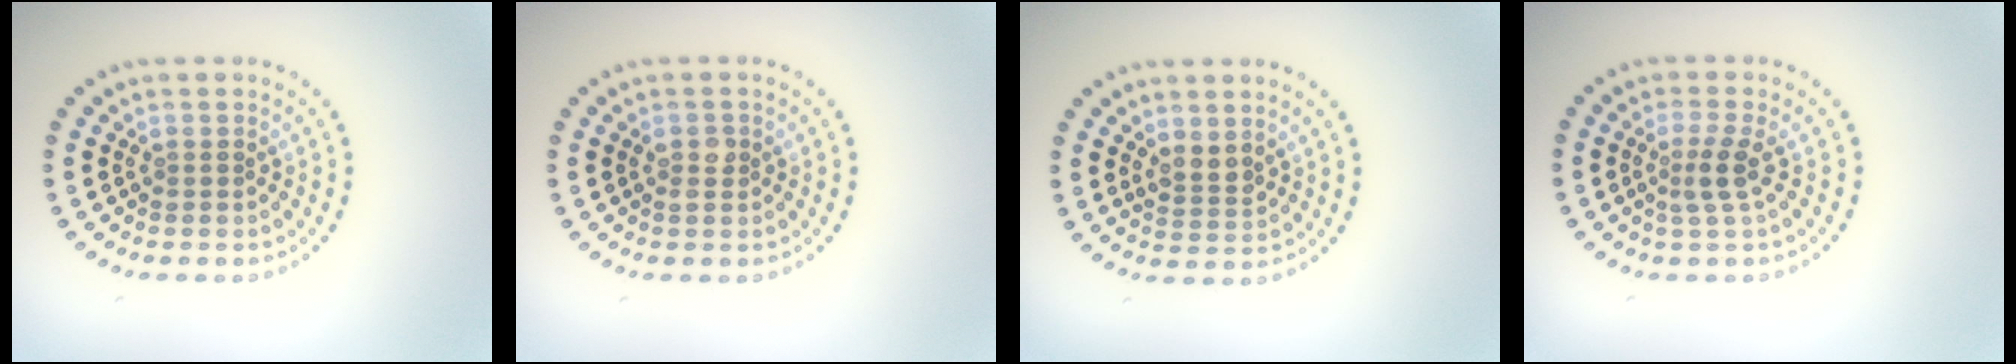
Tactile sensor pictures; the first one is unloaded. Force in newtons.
{"total": 1.2, "press": 1.2, "slide": 0.1}
{"total": 1.8, "press": 1.5, "slide": 0.9}
{"total": 2.0, "press": 1.5, "slide": 1.3}